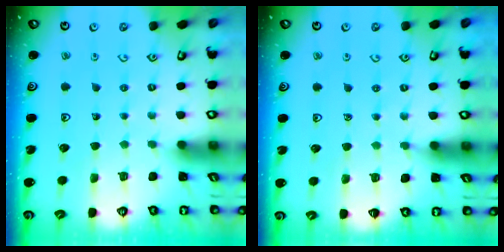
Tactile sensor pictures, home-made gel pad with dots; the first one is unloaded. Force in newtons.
{"total": 5.7, "press": 5.5, "slide": 1.3}